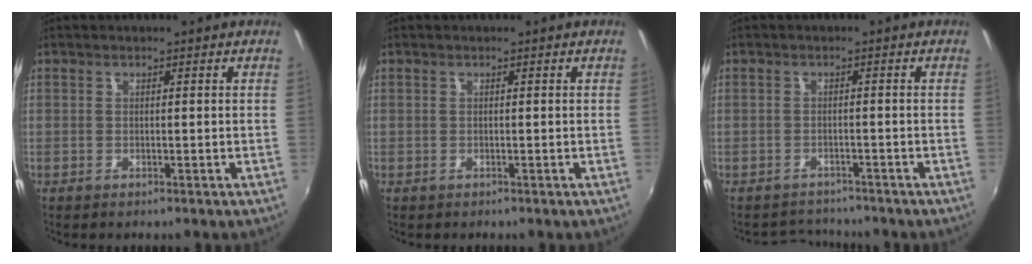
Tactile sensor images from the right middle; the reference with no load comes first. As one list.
[{"total": 0.0}, {"total": 3.8, "force": [-3.7, 1.1, -0.3], "torque": [-0.008, 0.009, -0.061]}]